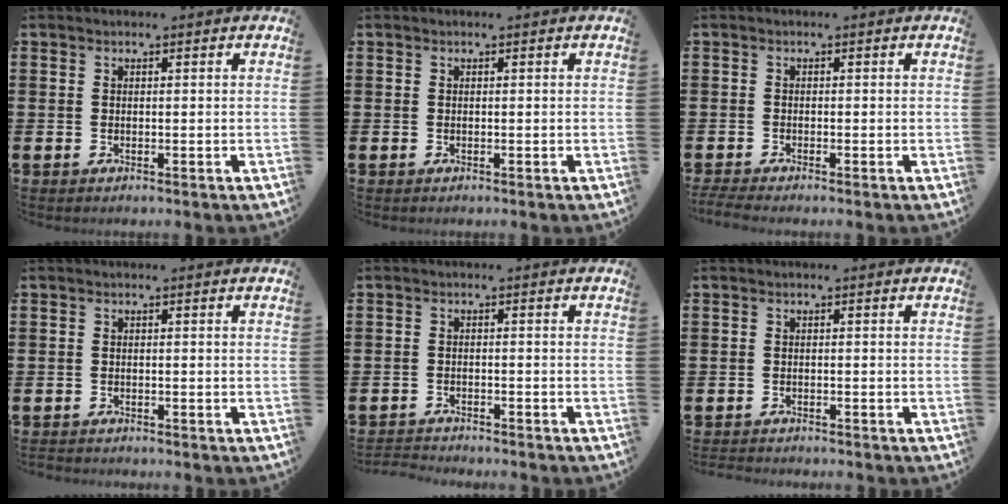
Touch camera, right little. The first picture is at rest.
{"total": 0.0}
{"total": 1.1, "force": [-0.8, 0.1, 0.7], "torque": [-0.012, -0.001, -0.016]}
{"total": 0.8, "force": [-0.8, 0.1, 0.0], "torque": [-0.001, -0.002, -0.016]}
{"total": 1.7, "force": [-1.7, 0.0, -0.2], "torque": [-0.002, 0.003, -0.038]}
{"total": 0.8, "force": [-0.8, 0.0, 0.0], "torque": [-0.001, 0.001, -0.017]}